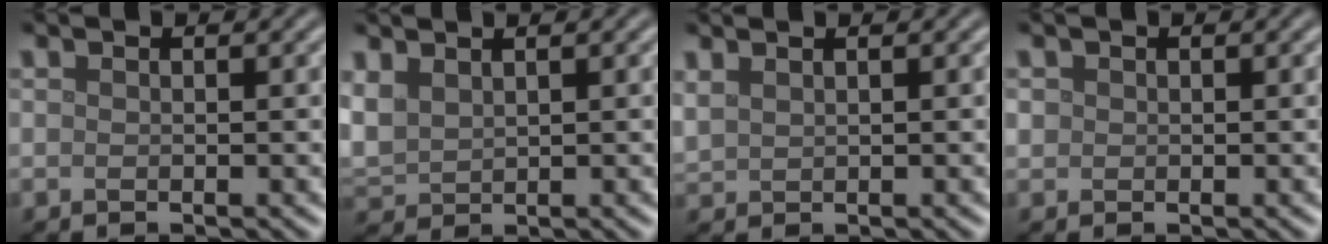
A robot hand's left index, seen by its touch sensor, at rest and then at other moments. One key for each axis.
{"total": 2.6, "fx": 1.4, "fy": 1.7, "fz": 1.4, "tx": -0.044, "ty": 0.005, "tz": 0.032}
{"total": 1.0, "fx": 0.9, "fy": 0.3, "fz": 0.3, "tx": -0.016, "ty": 0.003, "tz": 0.024}
{"total": 0.7, "fx": 0.1, "fy": 0.7, "fz": 0.1, "tx": 0.003, "ty": 0.000, "tz": 0.001}